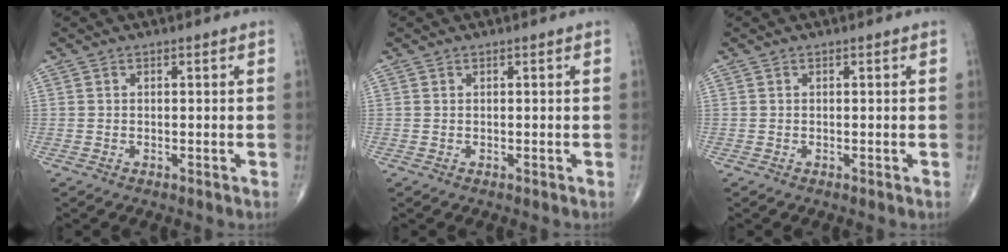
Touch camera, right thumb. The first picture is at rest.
{"total": 0.0}
{"total": 0.0}